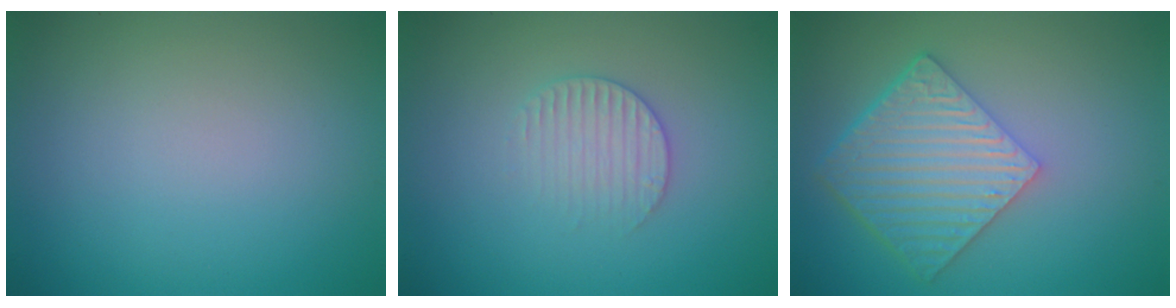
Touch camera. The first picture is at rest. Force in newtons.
{"total": 2.2, "press": 2.1, "slide": 0.5}
{"total": 6.9, "press": 5.0, "slide": 4.8}